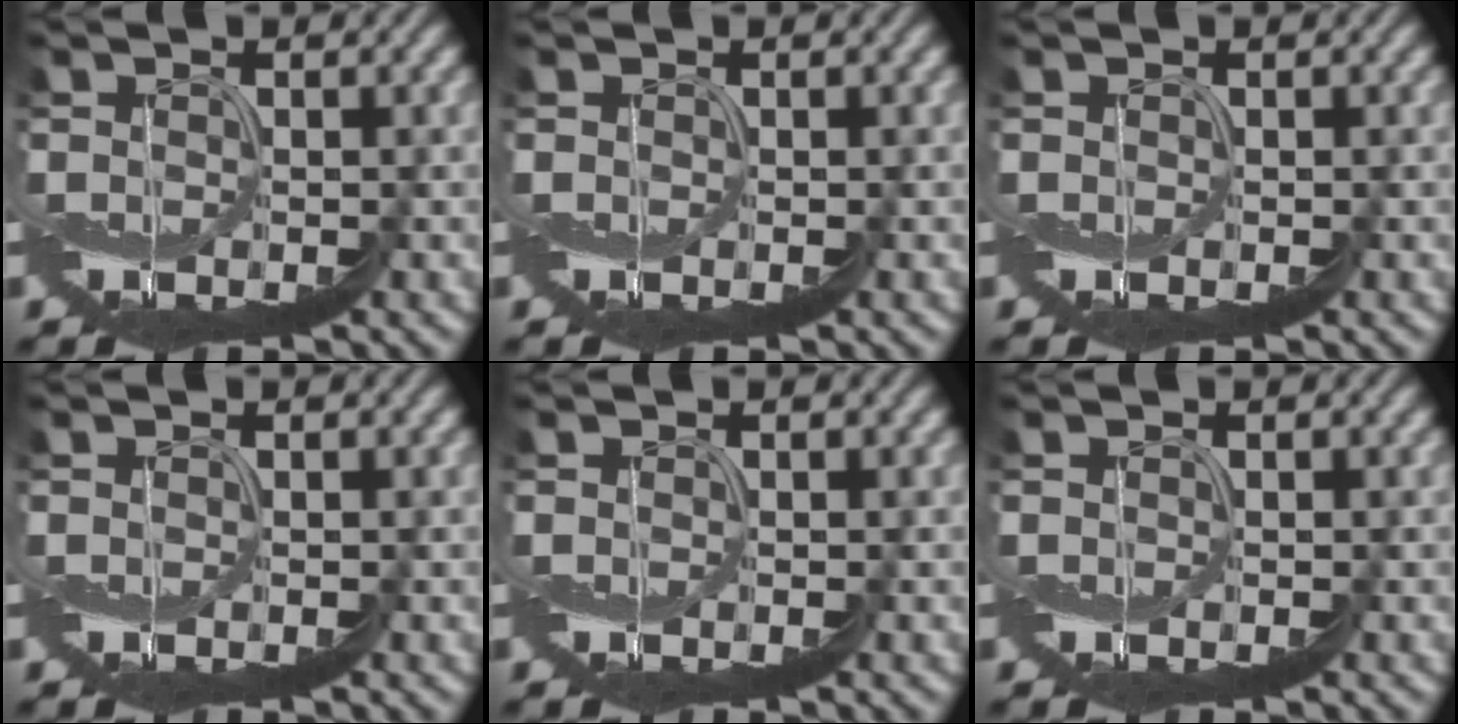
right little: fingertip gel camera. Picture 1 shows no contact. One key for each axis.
{"total": 0.0}
{"total": 0.0}
{"total": 0.0}
{"total": 0.0}
{"total": 0.0}